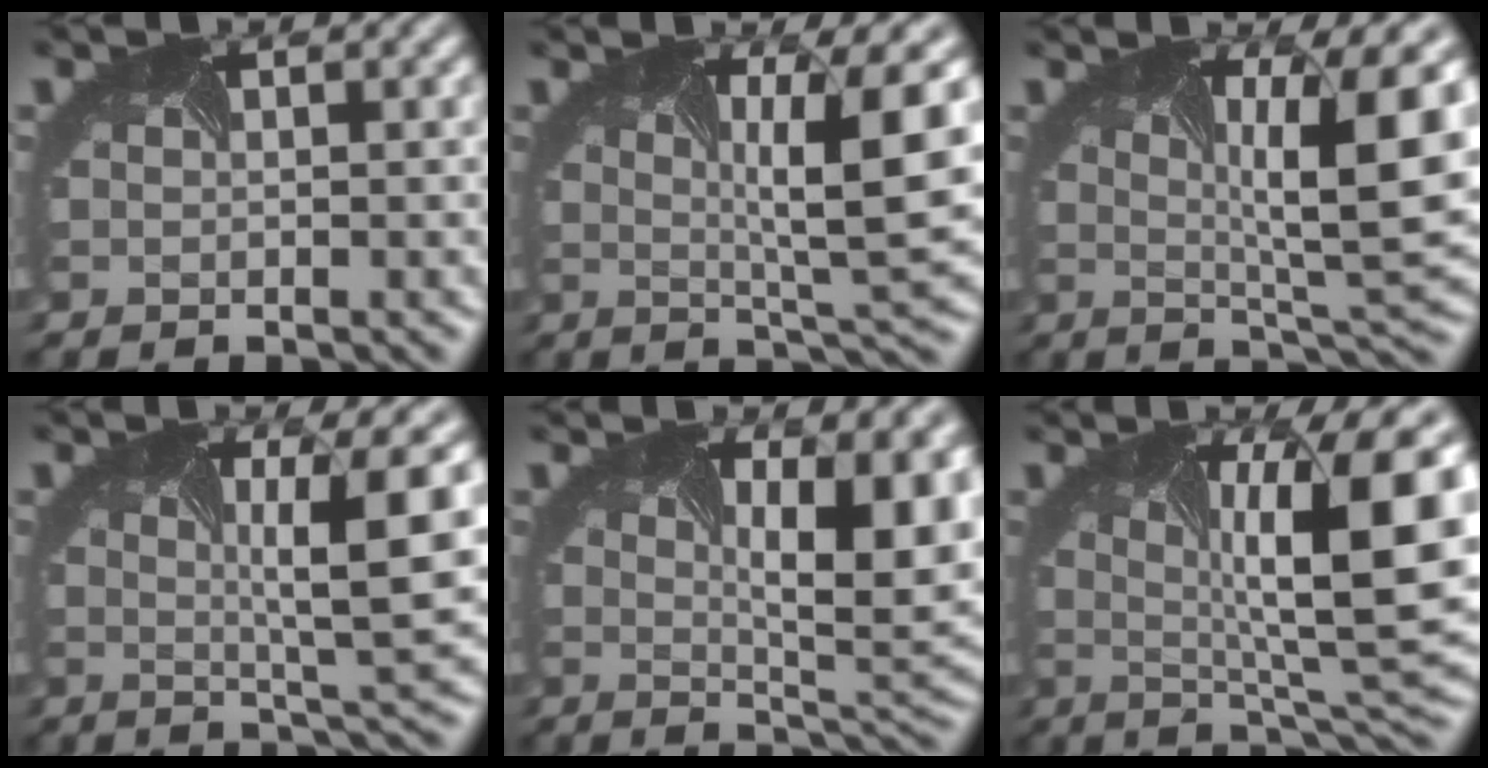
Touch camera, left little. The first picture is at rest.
{"total": 7.8, "force": [1.2, 1.1, 7.7], "torque": [-0.114, -0.001, 0.019]}
{"total": 9.7, "force": [1.5, 1.9, 9.4], "torque": [-0.133, -0.003, 0.024]}
{"total": 6.9, "force": [1.0, 0.9, 6.8], "torque": [-0.095, -0.001, 0.016]}
{"total": 11.1, "force": [2.5, 4.1, 10.1], "torque": [-0.123, 0.003, 0.035]}
{"total": 13.0, "force": [1.6, 3.3, 12.5], "torque": [-0.175, -0.001, 0.029]}